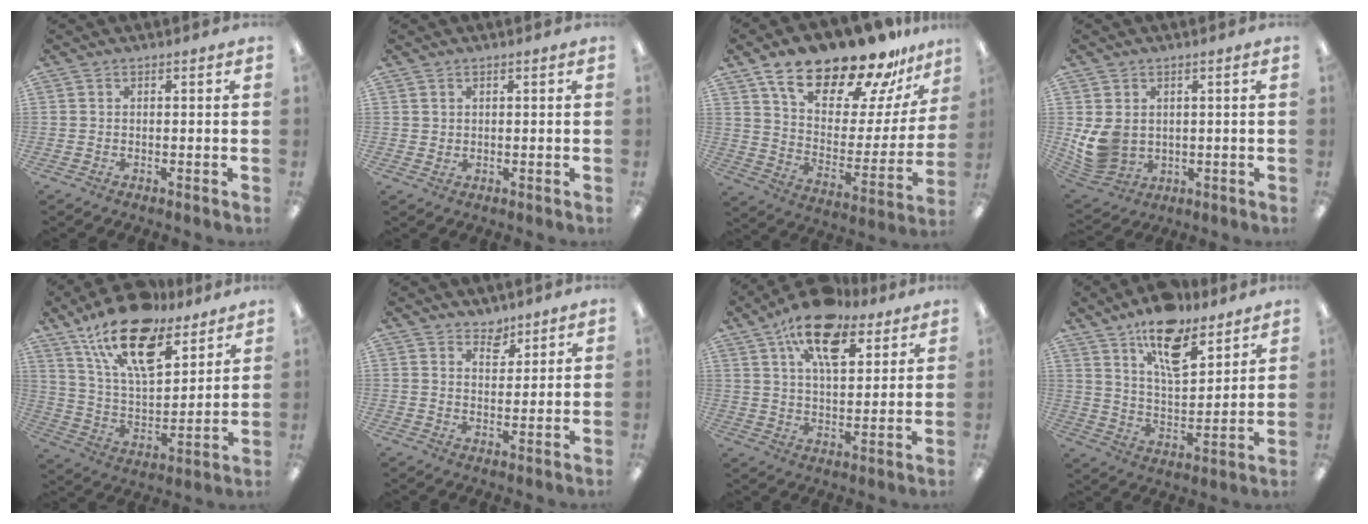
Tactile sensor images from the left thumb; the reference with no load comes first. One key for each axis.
{"total": 1.4, "fx": 1.0, "fy": 1.0, "fz": 0.1, "tx": 0.004, "ty": -0.003, "tz": 0.017}
{"total": 22.8, "fx": 18.0, "fy": 7.8, "fz": 11.7, "tx": -0.188, "ty": -0.128, "tz": 0.305}
{"total": 9.0, "fx": 0.9, "fy": 7.6, "fz": 4.7, "tx": -0.108, "ty": -0.003, "tz": 0.022}
{"total": 20.2, "fx": 14.2, "fy": 8.5, "fz": 11.6, "tx": -0.209, "ty": -0.074, "tz": 0.251}
{"total": 4.2, "fx": 3.6, "fy": 2.0, "fz": 0.6, "tx": 0.003, "ty": -0.025, "tz": 0.064}
{"total": 16.2, "fx": 10.4, "fy": 7.6, "fz": 9.9, "tx": -0.159, "ty": -0.044, "tz": 0.179}
{"total": 14.5, "fx": 10.6, "fy": 5.9, "fz": 7.9, "tx": -0.128, "ty": -0.054, "tz": 0.184}